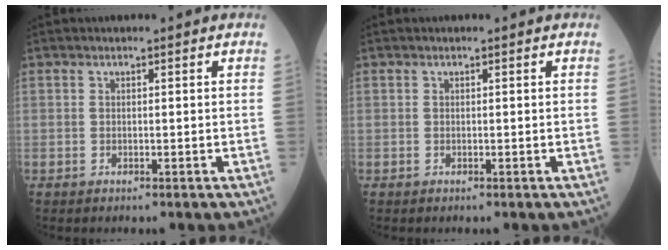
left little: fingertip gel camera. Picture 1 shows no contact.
{"total": 0.0}